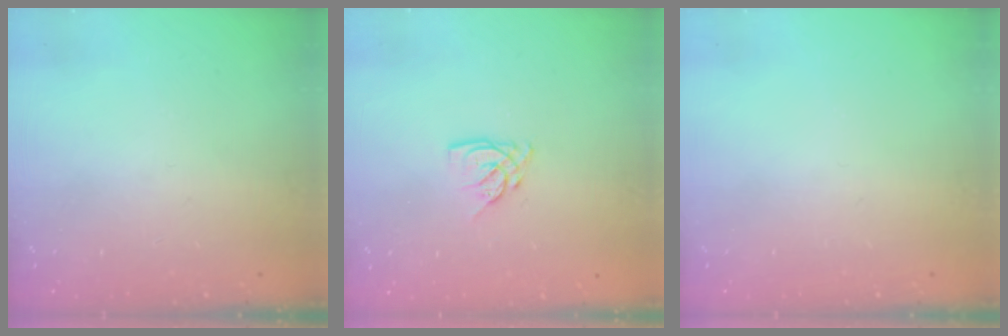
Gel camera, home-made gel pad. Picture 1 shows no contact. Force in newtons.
{"total": 5.6, "press": 5.6, "slide": 0.5}
{"total": 0.0}